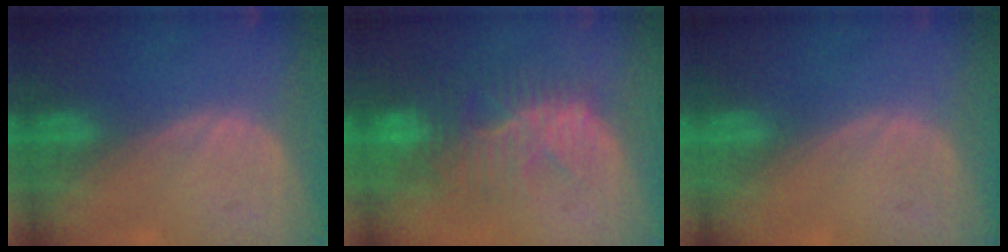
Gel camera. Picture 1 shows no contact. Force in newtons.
{"total": 10.3, "press": 8.8, "slide": 5.4}
{"total": 0.0}